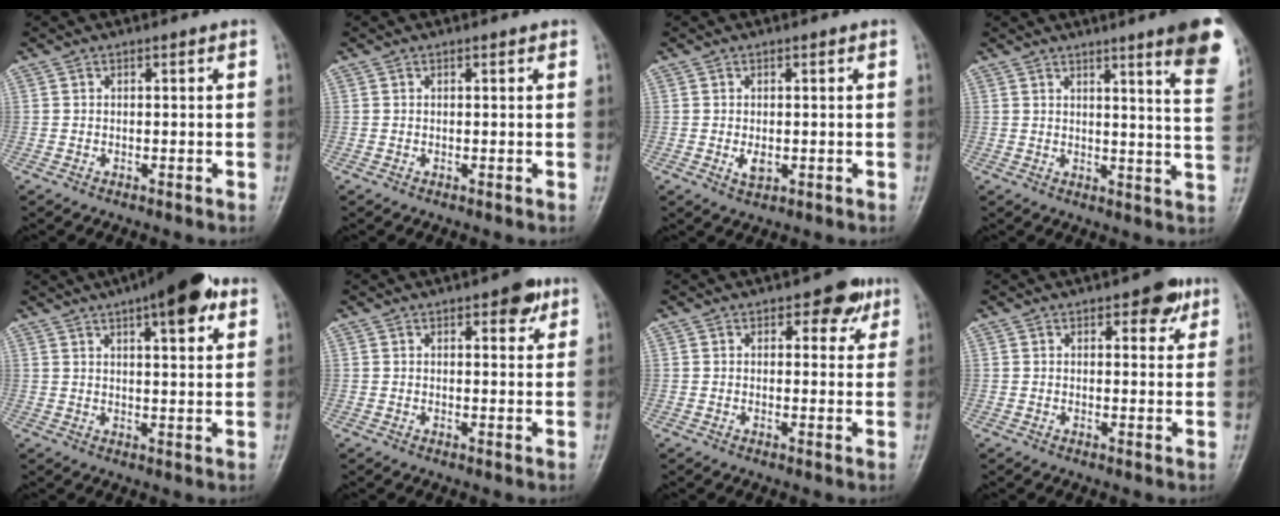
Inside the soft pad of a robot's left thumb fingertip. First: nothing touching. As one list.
[{"total": 0.5, "force": [0.4, 0.2, 0.3], "torque": [-0.006, -0.002, 0.002]}, {"total": 2.2, "force": [-0.1, 1.4, 1.7], "torque": [-0.028, -0.006, 0.002]}, {"total": 13.3, "force": [8.3, 1.2, 10.3], "torque": [-0.108, -0.043, 0.088]}, {"total": 12.1, "force": [6.6, 3.9, 9.4], "torque": [-0.110, -0.015, 0.087]}, {"total": 4.6, "force": [2.5, 2.0, 3.2], "torque": [-0.025, -0.009, 0.028]}, {"total": 5.0, "force": [2.7, 3.0, 2.9], "torque": [-0.003, -0.008, 0.028]}, {"total": 4.9, "force": [2.7, 2.5, 3.2], "torque": [-0.018, -0.010, 0.029]}]